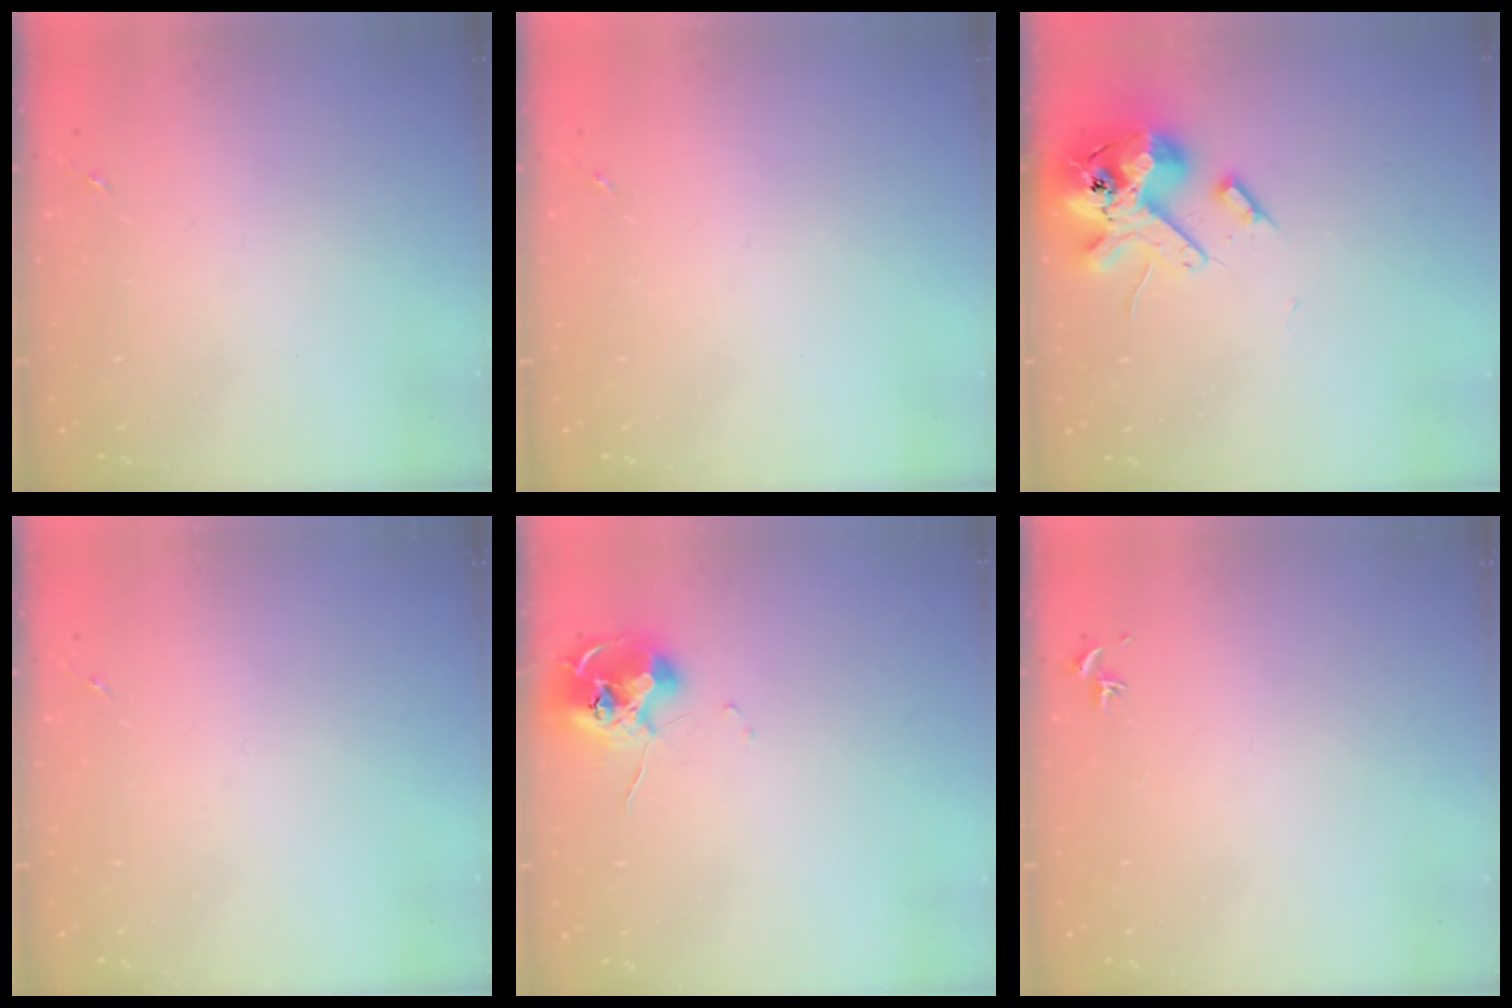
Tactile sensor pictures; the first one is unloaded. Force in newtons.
{"total": 0.0}
{"total": 14.5, "press": 14.4, "slide": 2.4}
{"total": 0.0}
{"total": 9.8, "press": 9.8, "slide": 0.5}
{"total": 0.8, "press": 0.7, "slide": 0.3}